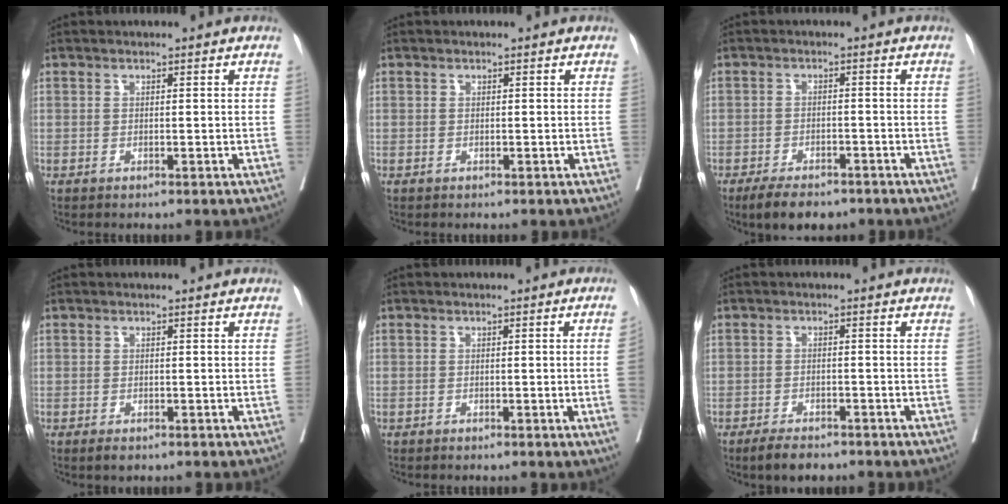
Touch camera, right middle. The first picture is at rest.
{"total": 0.0}
{"total": 6.8, "force": [-5.2, 2.5, 3.5], "torque": [-0.053, -0.005, -0.078]}
{"total": 1.4, "force": [-0.9, 0.6, 0.9], "torque": [-0.014, -0.003, -0.008]}
{"total": 2.5, "force": [-0.5, -1.0, 2.2], "torque": [-0.030, -0.003, -0.004]}
{"total": 4.2, "force": [-3.4, 1.4, 2.0], "torque": [-0.039, -0.005, -0.053]}